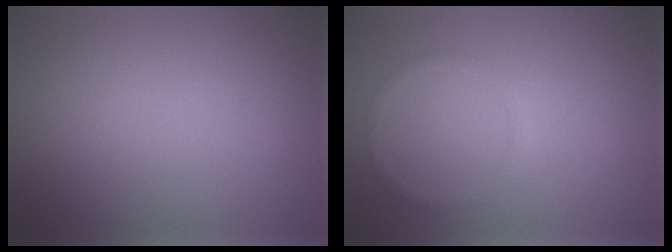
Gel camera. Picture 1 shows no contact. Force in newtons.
{"total": 1.0, "press": 0.9, "slide": 0.2}